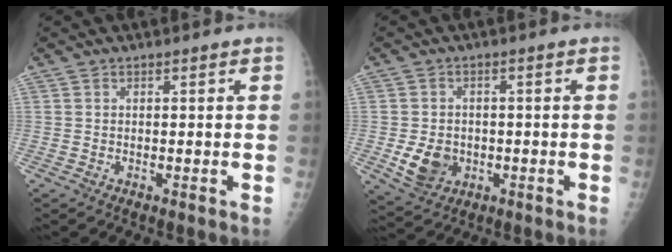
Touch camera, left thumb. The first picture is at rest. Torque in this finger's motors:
{"motor_torque": [-0.66, 0.51, 0.32, -0.17, 0.06]}